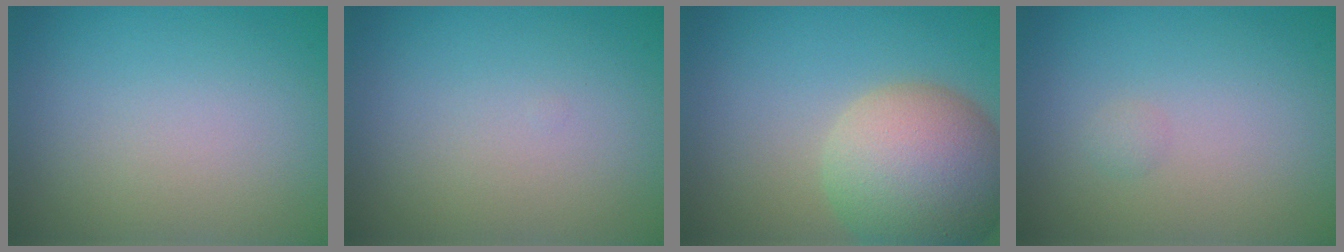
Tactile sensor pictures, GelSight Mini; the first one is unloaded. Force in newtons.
{"total": 0.0}
{"total": 10.6, "press": 10.5, "slide": 0.8}
{"total": 0.5, "press": 0.5, "slide": 0.0}